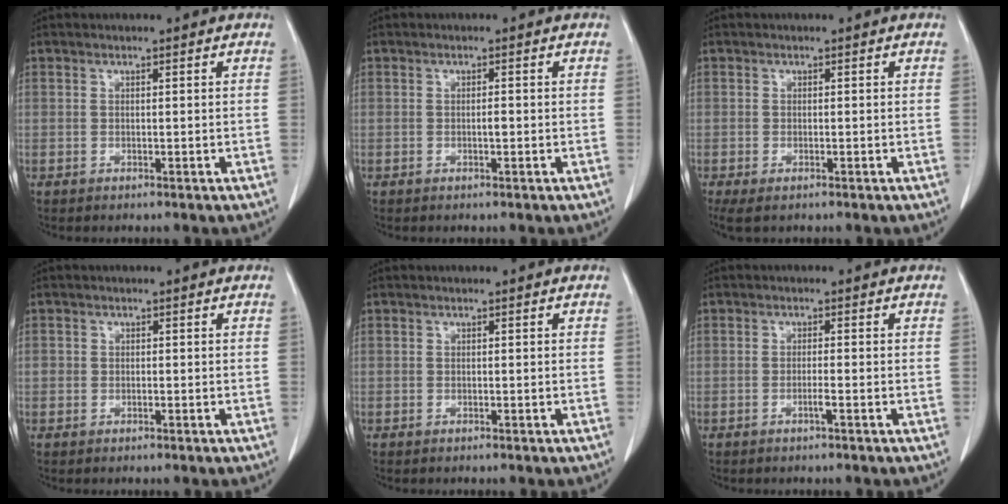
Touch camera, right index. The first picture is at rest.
{"total": 0.8, "force": [-0.1, 0.1, 0.8], "torque": [-0.014, 0.003, 0.001]}
{"total": 2.9, "force": [-1.8, 1.0, 2.0], "torque": [-0.038, -0.011, -0.029]}
{"total": 0.7, "force": [0.0, 0.7, 0.1], "torque": [0.004, 0.006, 0.001]}
{"total": 0.0}
{"total": 1.2, "force": [-0.5, -0.2, 1.0], "torque": [-0.019, 0.002, -0.009]}